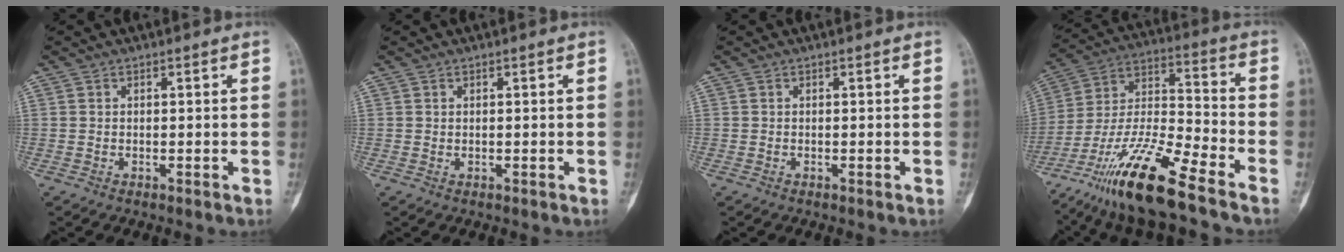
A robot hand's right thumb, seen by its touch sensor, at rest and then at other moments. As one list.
[{"total": 0.0}, {"total": 0.0}, {"total": 19.4, "force": [-13.1, 3.0, 13.9], "torque": [-0.288, 0.055, -0.241]}]